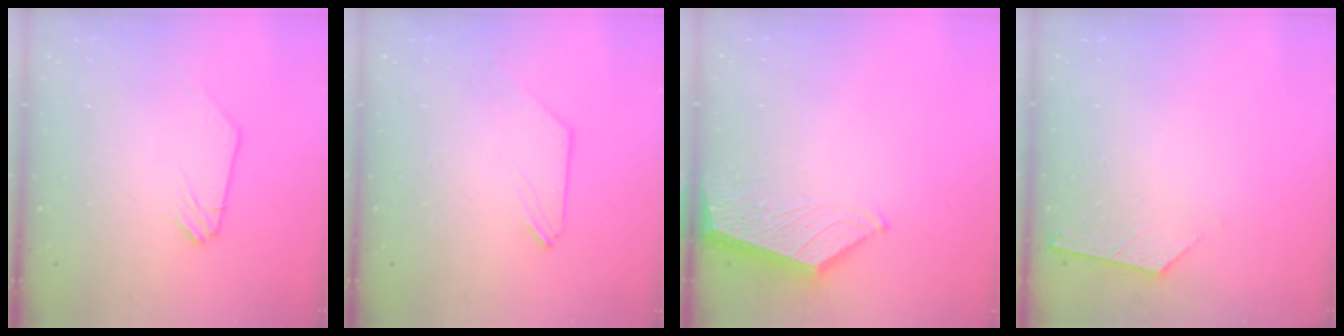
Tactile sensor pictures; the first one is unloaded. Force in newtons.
{"total": 0.0}
{"total": 3.8, "press": 3.7, "slide": 0.5}
{"total": 4.0, "press": 4.0, "slide": 0.5}